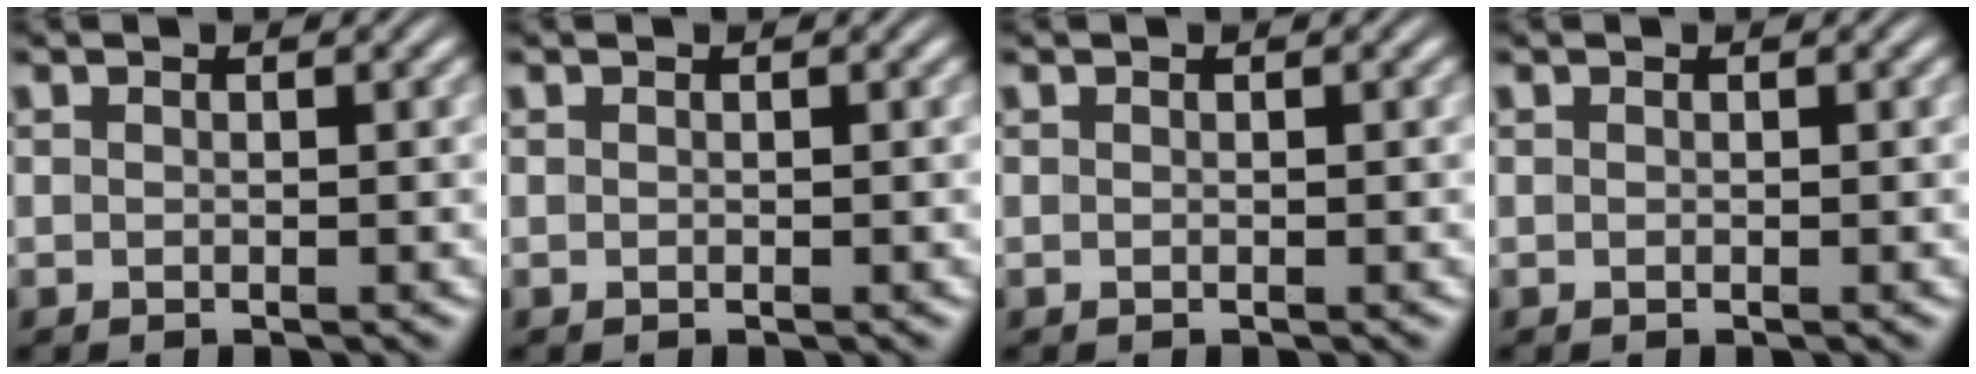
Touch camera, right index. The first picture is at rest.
{"total": 0.0}
{"total": 0.0}
{"total": 0.0}